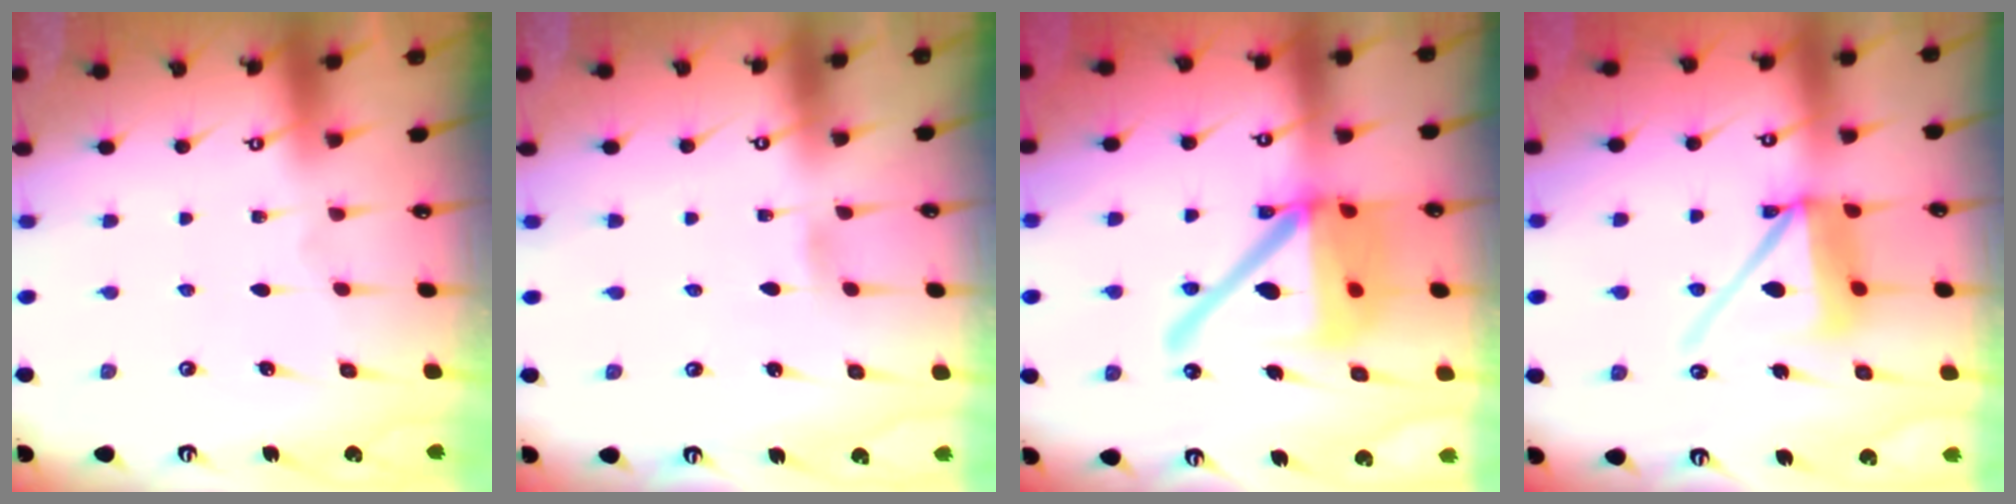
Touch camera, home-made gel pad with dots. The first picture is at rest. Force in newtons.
{"total": 2.5, "press": 2.5, "slide": 0.3}
{"total": 21.3, "press": 21.1, "slide": 3.1}
{"total": 12.6, "press": 12.5, "slide": 2.1}